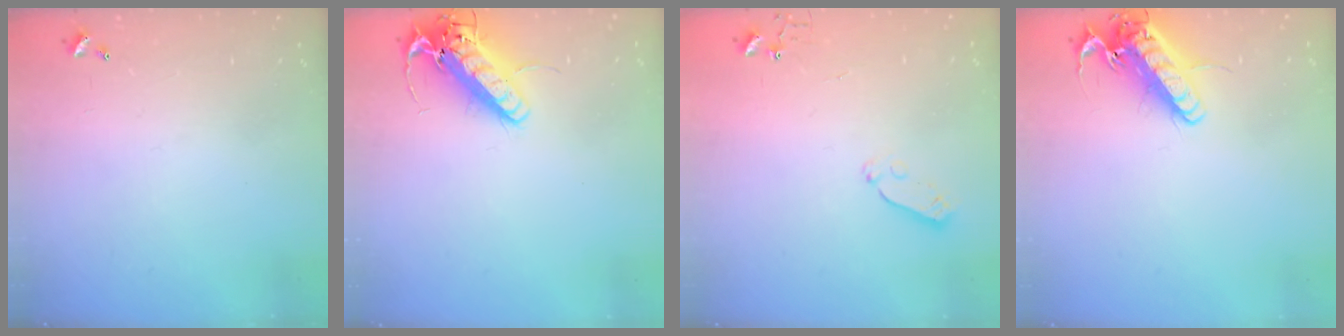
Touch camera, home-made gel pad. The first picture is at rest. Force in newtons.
{"total": 15.6, "press": 15.3, "slide": 3.2}
{"total": 5.0, "press": 5.0, "slide": 0.4}
{"total": 16.2, "press": 16.0, "slide": 2.5}